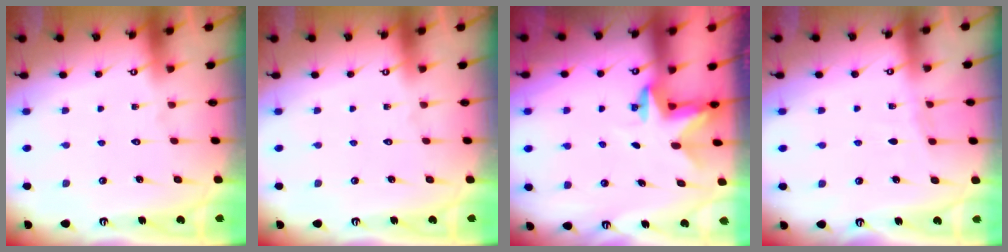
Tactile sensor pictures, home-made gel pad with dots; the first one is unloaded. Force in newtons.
{"total": 0.0}
{"total": 2.4, "press": 2.3, "slide": 0.4}
{"total": 3.1, "press": 3.1, "slide": 0.4}